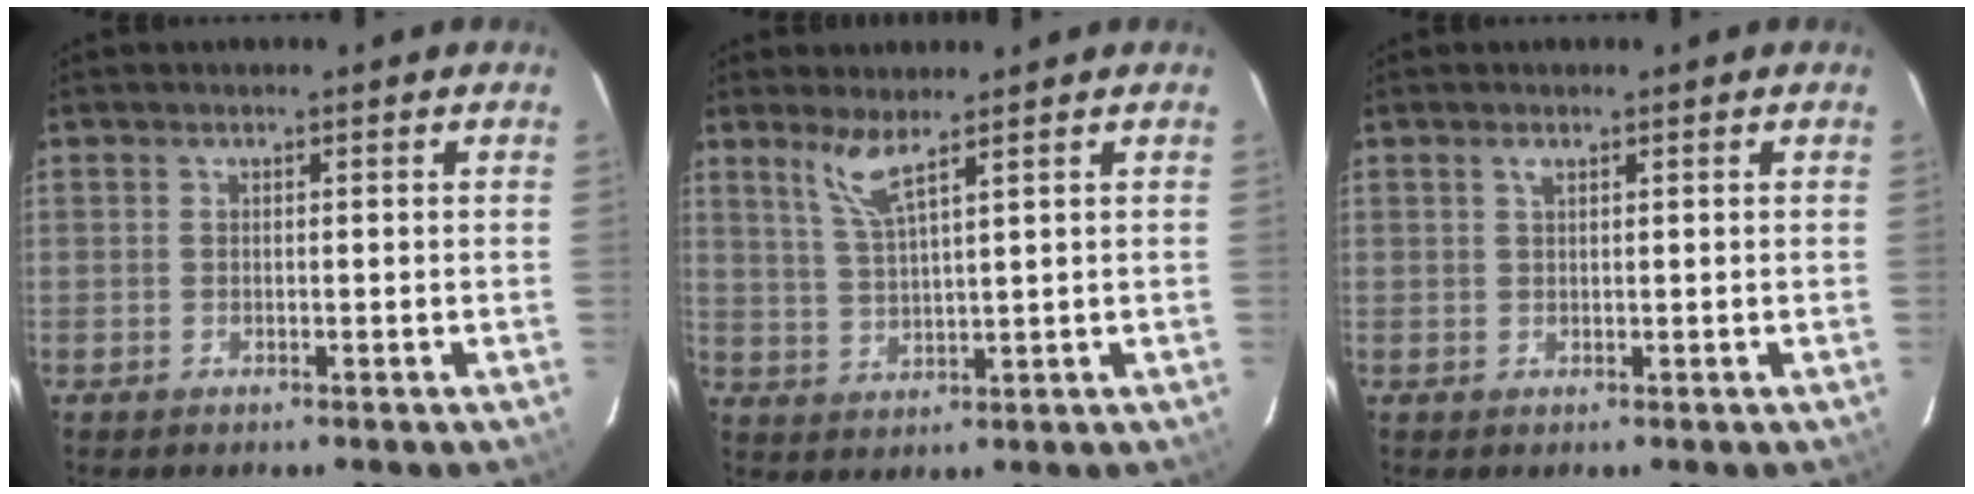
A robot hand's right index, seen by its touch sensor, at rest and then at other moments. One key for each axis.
{"total": 4.8, "fx": 3.5, "fy": -0.5, "fz": 3.3, "tx": -0.072, "ty": -0.006, "tz": 0.074}
{"total": 0.9, "fx": 0.7, "fy": -0.1, "fz": 0.6, "tx": -0.014, "ty": 0.001, "tz": 0.011}